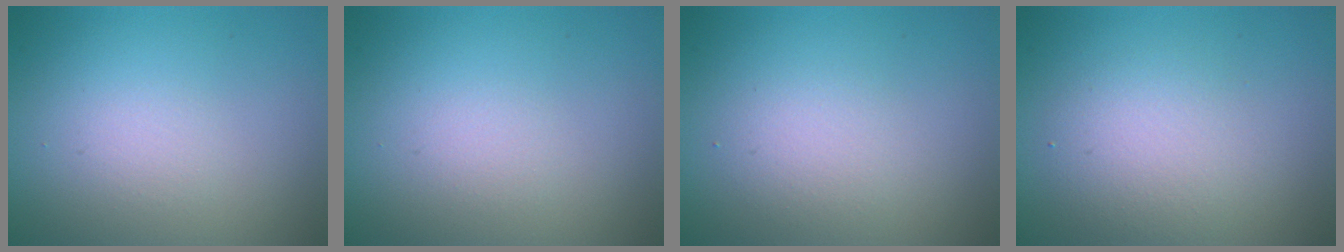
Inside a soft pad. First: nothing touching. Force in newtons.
{"total": 0.6, "press": 0.6, "slide": 0.0}
{"total": 1.6, "press": 1.6, "slide": 0.1}
{"total": 2.8, "press": 2.8, "slide": 0.1}